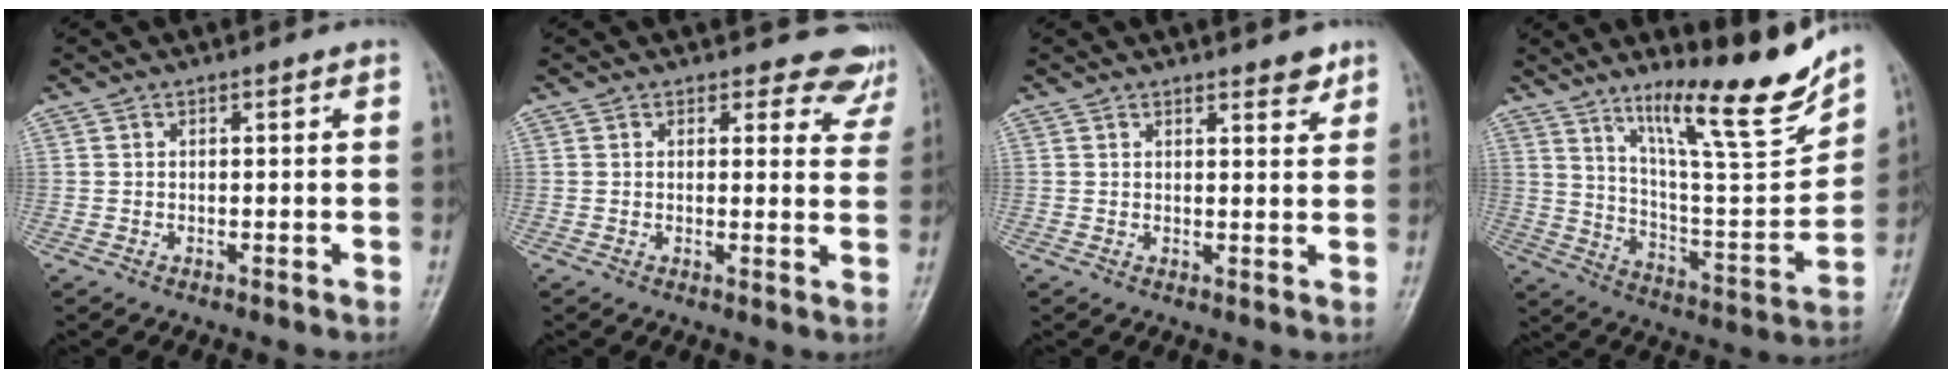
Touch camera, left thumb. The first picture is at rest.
{"total": 7.1, "force": [6.4, 3.1, -0.1], "torque": [0.051, -0.038, 0.042]}
{"total": 2.7, "force": [2.1, 1.0, 1.4], "torque": [-0.007, -0.014, 0.028]}
{"total": 18.9, "force": [13.8, 2.8, 12.6], "torque": [-0.166, -0.093, 0.235]}